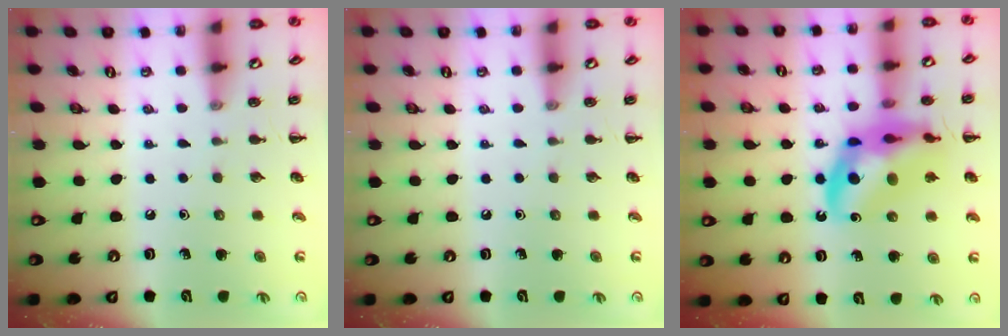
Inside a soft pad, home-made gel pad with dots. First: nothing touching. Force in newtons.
{"total": 0.0}
{"total": 17.0, "press": 16.5, "slide": 4.3}